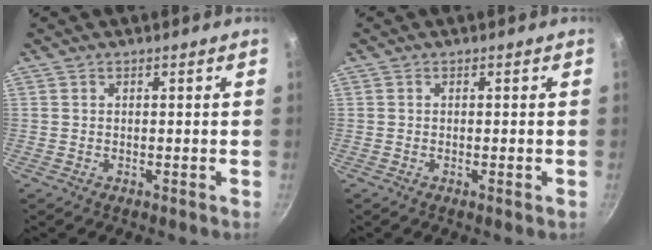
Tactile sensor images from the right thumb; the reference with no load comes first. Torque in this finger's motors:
{"motor_torque": [-0.21, -0.03, -0.48, 0.04, 0.00]}